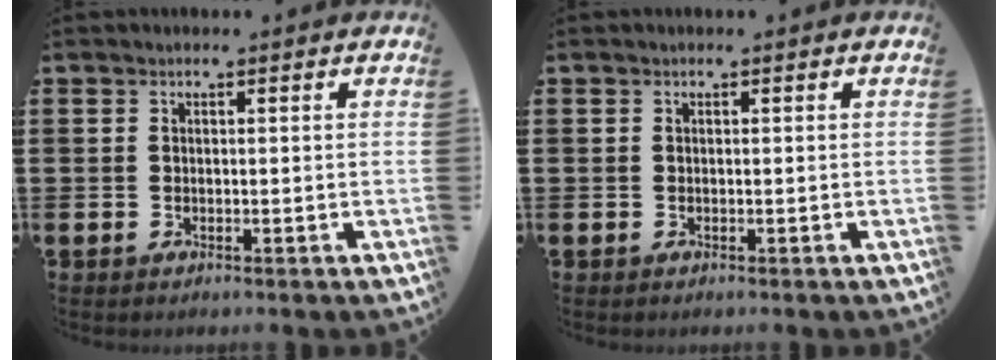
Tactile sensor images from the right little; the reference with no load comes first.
{"total": 0.0}